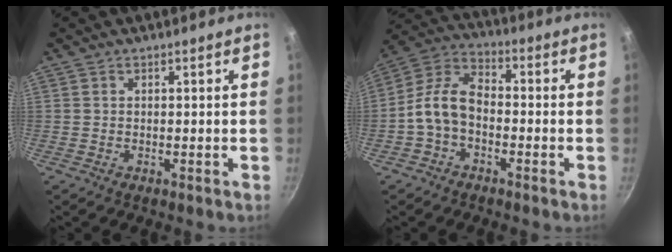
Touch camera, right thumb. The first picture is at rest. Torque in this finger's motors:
{"motor_torque": [-0.19, 0.56, 0.08, 0.03, 0.28]}